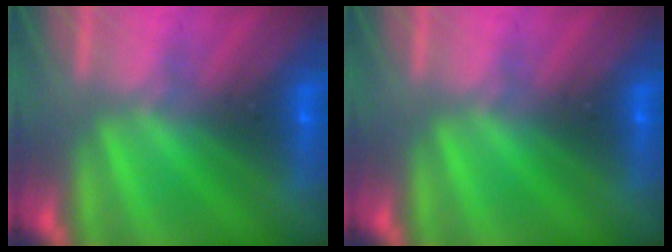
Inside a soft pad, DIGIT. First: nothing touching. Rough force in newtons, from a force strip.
{"total": 0.0}